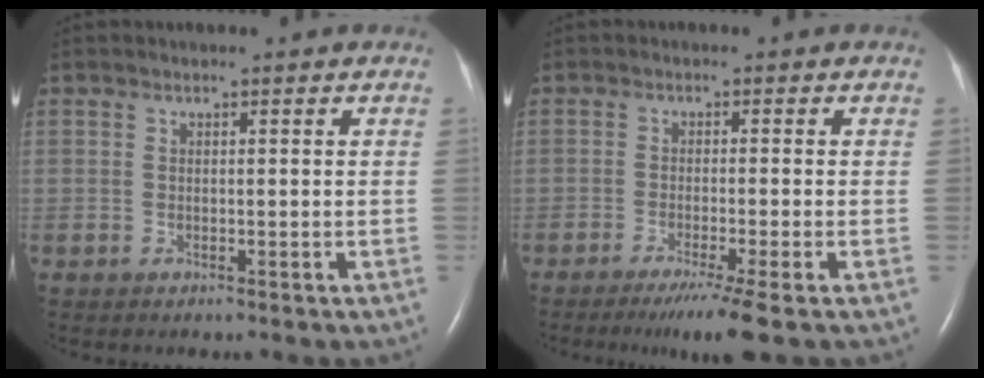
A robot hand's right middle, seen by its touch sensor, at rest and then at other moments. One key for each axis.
{"total": 5.9, "fx": -4.0, "fy": -1.0, "fz": 4.2, "tx": -0.064, "ty": -0.017, "tz": -0.068}